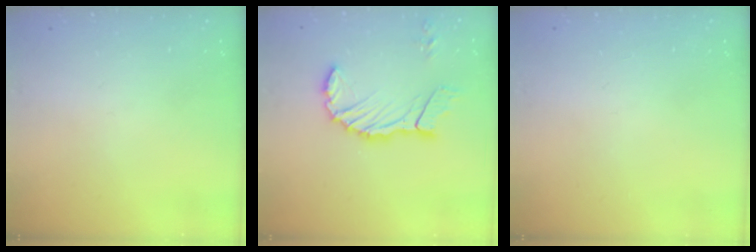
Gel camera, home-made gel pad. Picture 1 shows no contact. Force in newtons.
{"total": 12.3, "press": 12.1, "slide": 1.8}
{"total": 0.0}